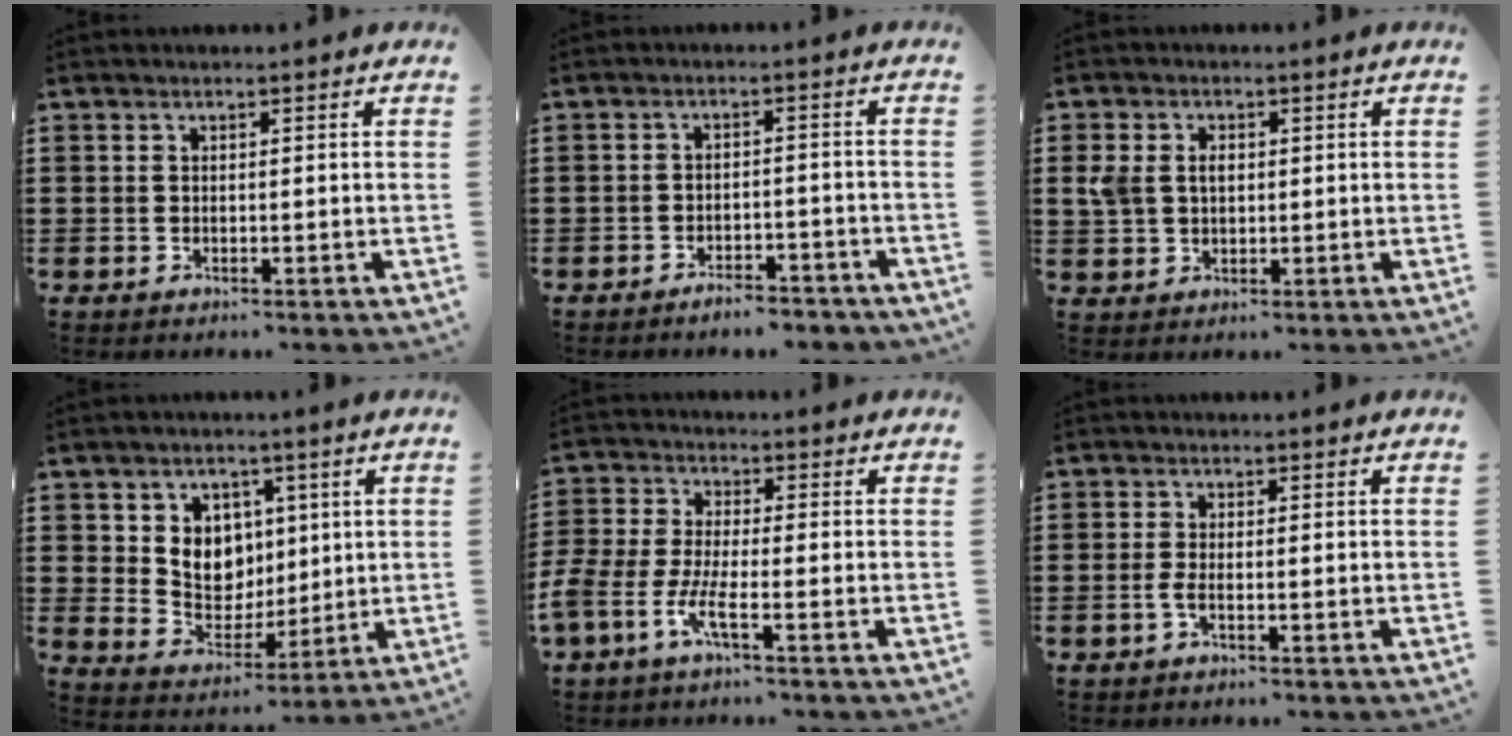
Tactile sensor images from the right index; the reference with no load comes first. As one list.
[{"total": 3.3, "force": [-3.2, 0.3, 0.7], "torque": [-0.014, 0.004, -0.063]}, {"total": 3.4, "force": [0.6, 2.5, 2.2], "torque": [-0.062, 0.005, 0.005]}, {"total": 6.8, "force": [2.1, 6.1, 1.9], "torque": [-0.046, -0.007, 0.038]}, {"total": 5.5, "force": [-3.3, 0.7, 4.2], "torque": [-0.123, -0.023, -0.072]}, {"total": 1.7, "force": [-0.8, 0.1, 1.4], "torque": [-0.035, -0.006, -0.016]}]